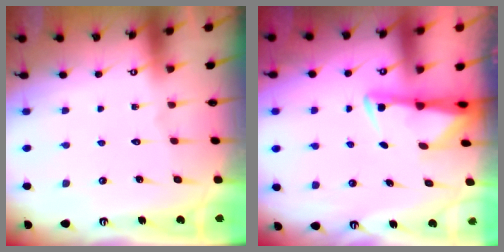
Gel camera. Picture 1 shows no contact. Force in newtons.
{"total": 3.0, "press": 3.0, "slide": 0.6}